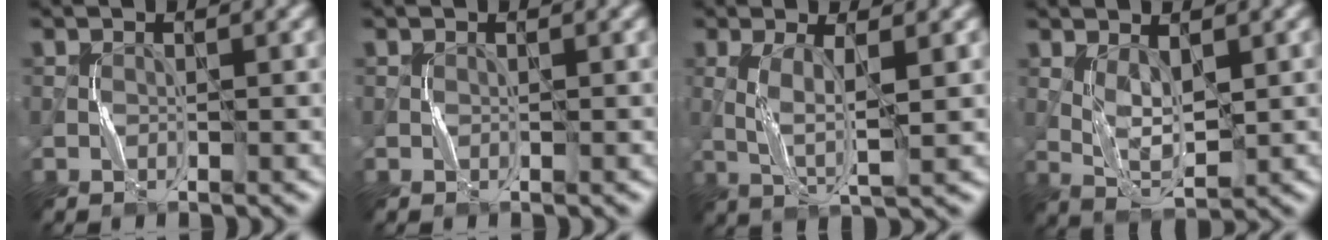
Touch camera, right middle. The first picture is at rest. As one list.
[{"total": 0.0}, {"total": 4.0, "force": [0.4, 0.8, 3.9], "torque": [-0.087, 0.001, 0.010]}, {"total": 3.5, "force": [0.9, 1.5, 3.0], "torque": [-0.064, -0.005, 0.024]}]